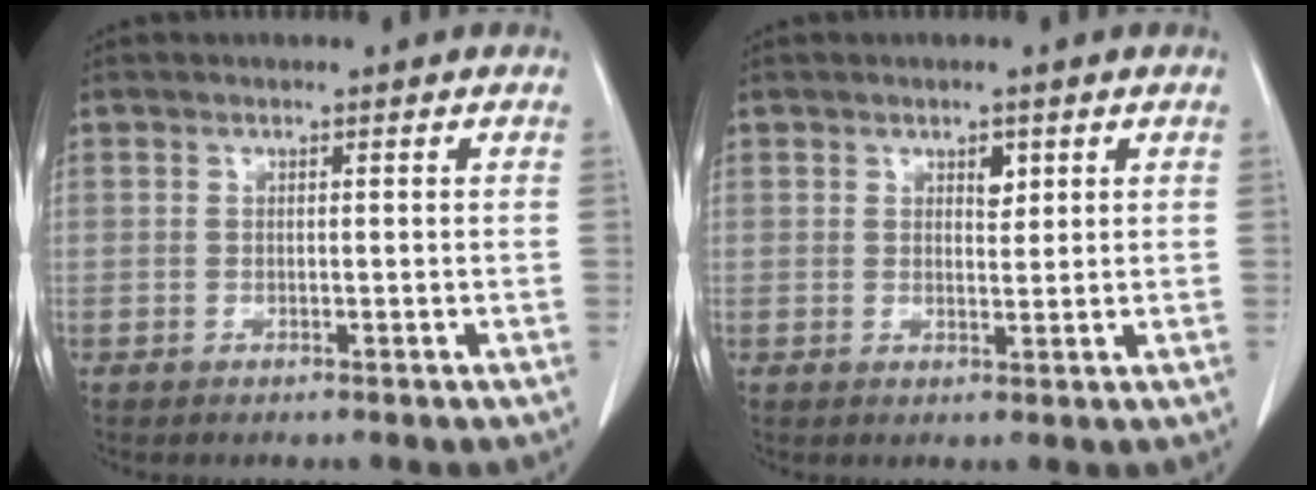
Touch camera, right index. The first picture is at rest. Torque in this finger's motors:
{"motor_torque": [-0.07, 0.13, 0.04, 0.01]}